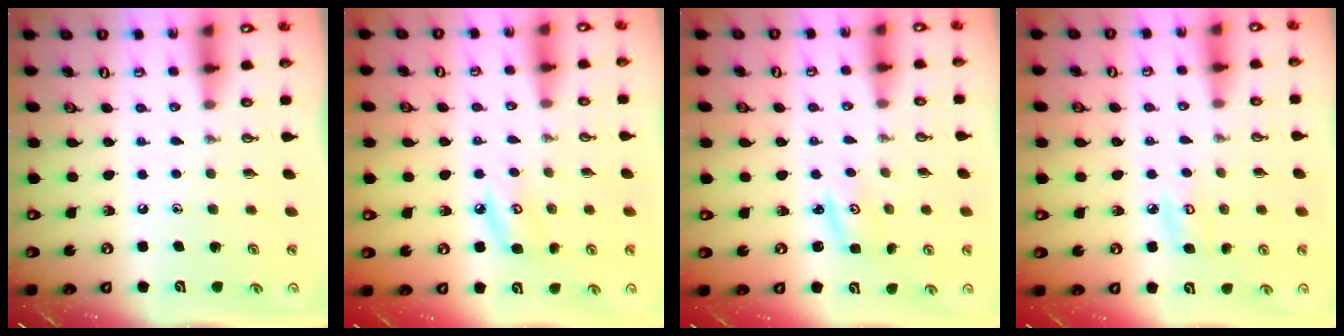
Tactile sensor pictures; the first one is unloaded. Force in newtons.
{"total": 7.6, "press": 7.6, "slide": 1.0}
{"total": 1.5, "press": 1.5, "slide": 0.1}
{"total": 5.6, "press": 5.6, "slide": 0.5}